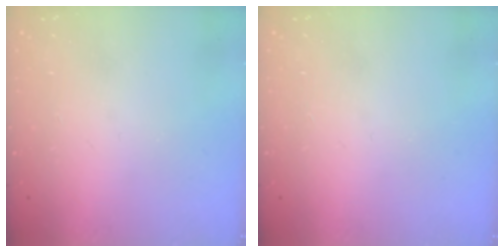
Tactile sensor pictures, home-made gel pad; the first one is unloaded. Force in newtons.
{"total": 0.0}